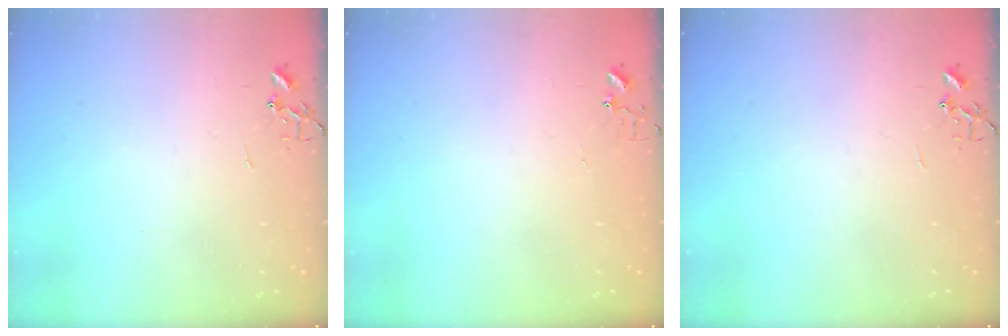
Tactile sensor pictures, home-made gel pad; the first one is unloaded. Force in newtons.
{"total": 3.9, "press": 3.9, "slide": 0.3}
{"total": 0.0}